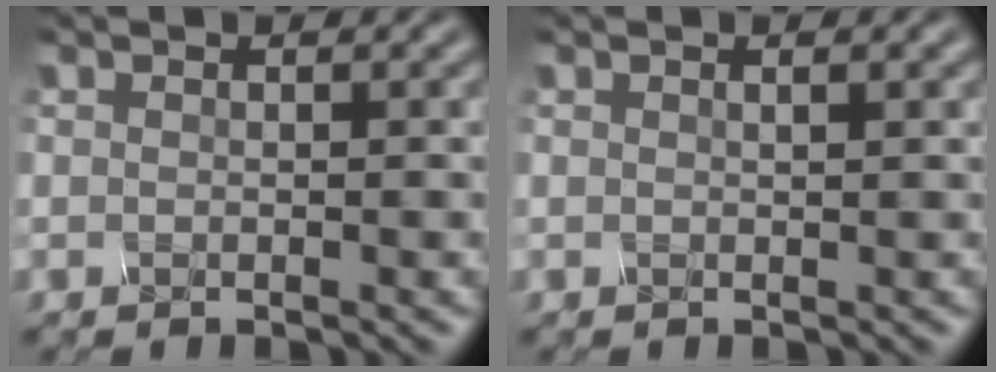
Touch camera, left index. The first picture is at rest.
{"total": 1.2, "force": [0.5, 0.5, 1.0], "torque": [-0.002, 0.002, -0.002]}